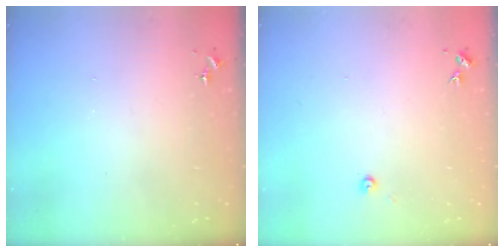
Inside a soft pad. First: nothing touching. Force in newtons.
{"total": 2.7, "press": 2.7, "slide": 0.2}